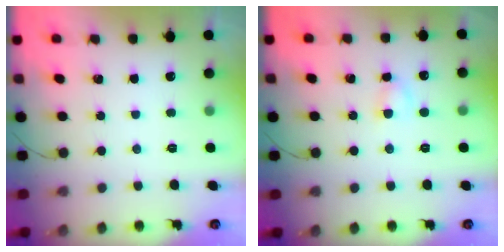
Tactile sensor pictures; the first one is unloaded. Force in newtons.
{"total": 2.8, "press": 2.6, "slide": 1.2}